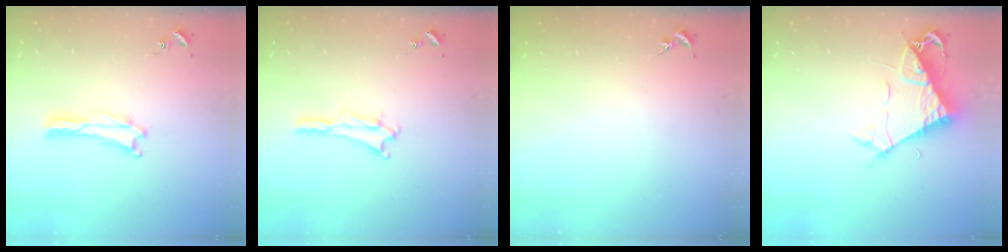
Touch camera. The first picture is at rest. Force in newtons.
{"total": 1.8, "press": 1.8, "slide": 0.1}
{"total": 0.0}
{"total": 7.7, "press": 7.6, "slide": 0.8}